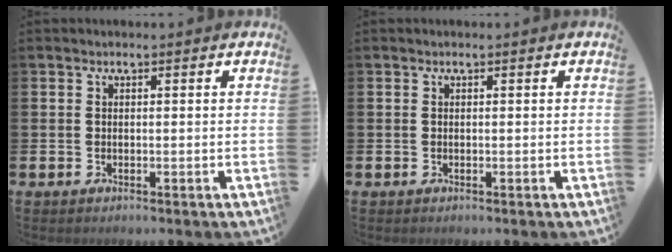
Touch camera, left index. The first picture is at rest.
{"total": 0.0}